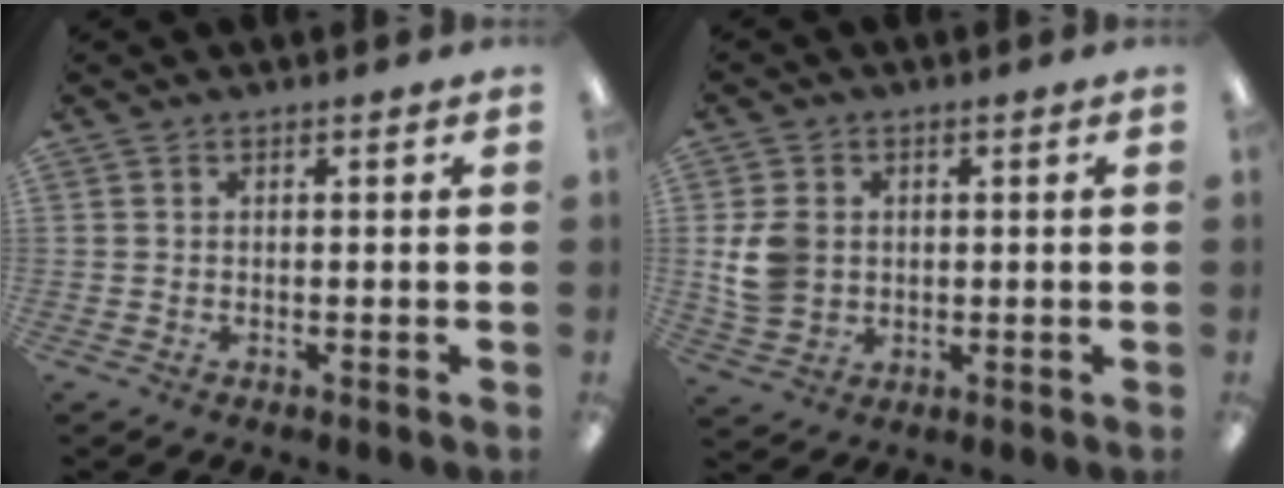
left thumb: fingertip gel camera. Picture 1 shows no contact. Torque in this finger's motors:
{"motor_torque": [-0.23, 0.70, 0.47, -0.42, 0.04]}